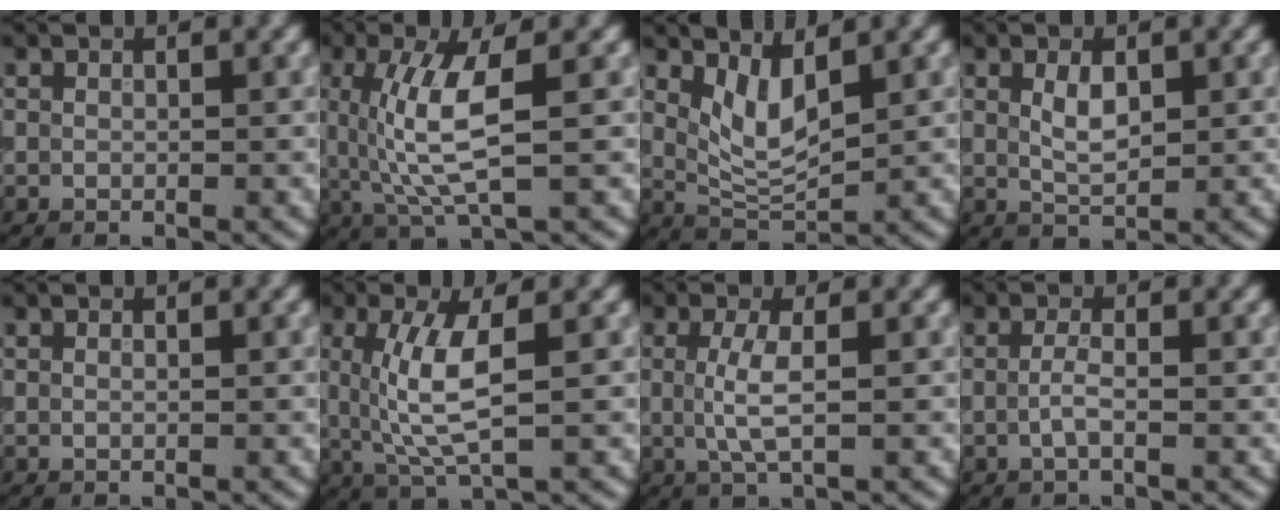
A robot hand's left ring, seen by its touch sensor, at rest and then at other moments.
{"total": 5.9, "force": [0.6, 1.5, 5.6], "torque": [-0.120, -0.004, 0.016]}
{"total": 3.7, "force": [1.5, 1.4, 3.1], "torque": [-0.071, -0.011, 0.035]}
{"total": 2.5, "force": [0.6, 1.2, 2.1], "torque": [-0.045, 0.000, 0.015]}
{"total": 0.0}
{"total": 5.3, "force": [0.6, 1.5, 5.0], "torque": [-0.106, -0.002, 0.016]}
{"total": 2.9, "force": [0.1, 0.7, 2.8], "torque": [-0.064, -0.002, 0.001]}
{"total": 1.6, "force": [-0.3, 0.4, 1.5], "torque": [-0.034, 0.000, -0.011]}